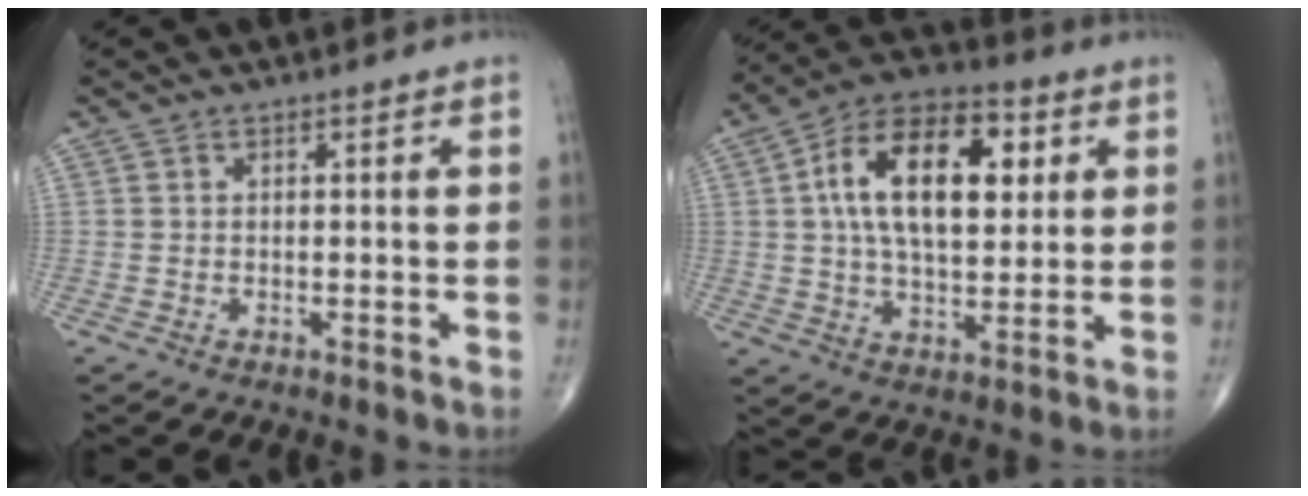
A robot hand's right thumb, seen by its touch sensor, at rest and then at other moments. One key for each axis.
{"total": 18.8, "fx": 4.4, "fy": 10.2, "fz": 15.2, "tx": -0.227, "ty": 0.009, "tz": 0.065}